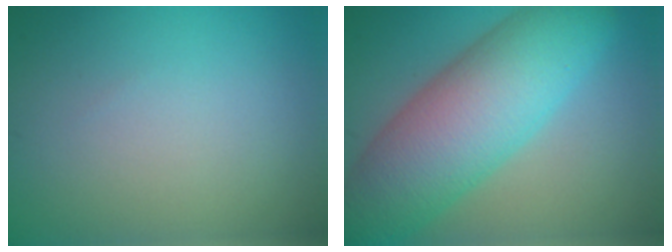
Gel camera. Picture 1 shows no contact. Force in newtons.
{"total": 10.9, "press": 10.9, "slide": 0.3}